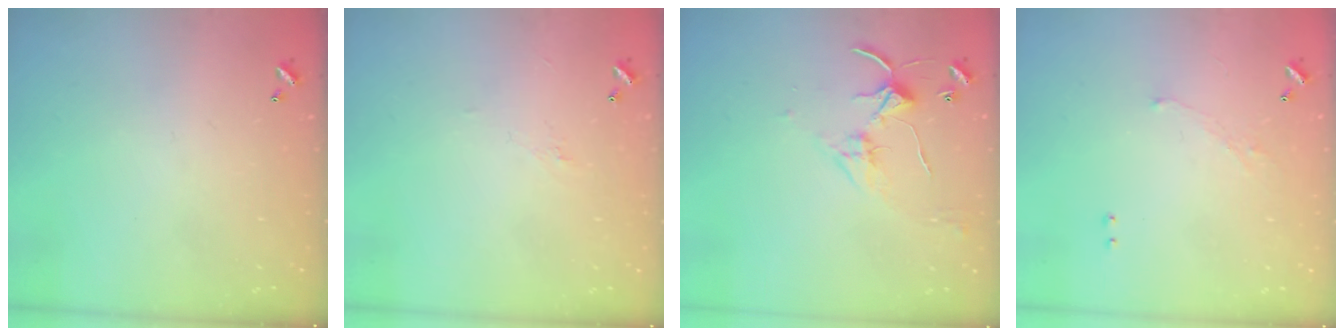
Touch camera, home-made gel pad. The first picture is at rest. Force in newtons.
{"total": 1.6, "press": 1.5, "slide": 0.5}
{"total": 4.2, "press": 4.1, "slide": 0.5}
{"total": 0.8, "press": 0.6, "slide": 0.5}